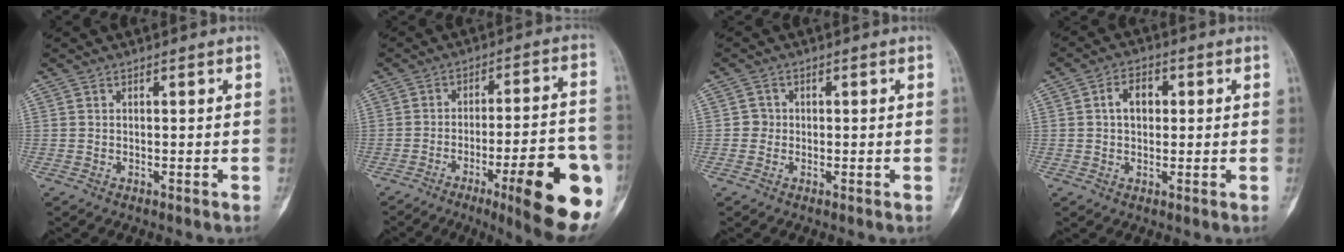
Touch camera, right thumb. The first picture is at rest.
{"total": 19.8, "force": [-8.0, 4.2, 17.6], "torque": [-0.197, 0.024, -0.103]}
{"total": 1.6, "force": [-0.3, 1.5, 0.2], "torque": [0.006, 0.007, -0.009]}
{"total": 5.3, "force": [0.8, 3.7, 3.7], "torque": [-0.049, 0.014, 0.009]}